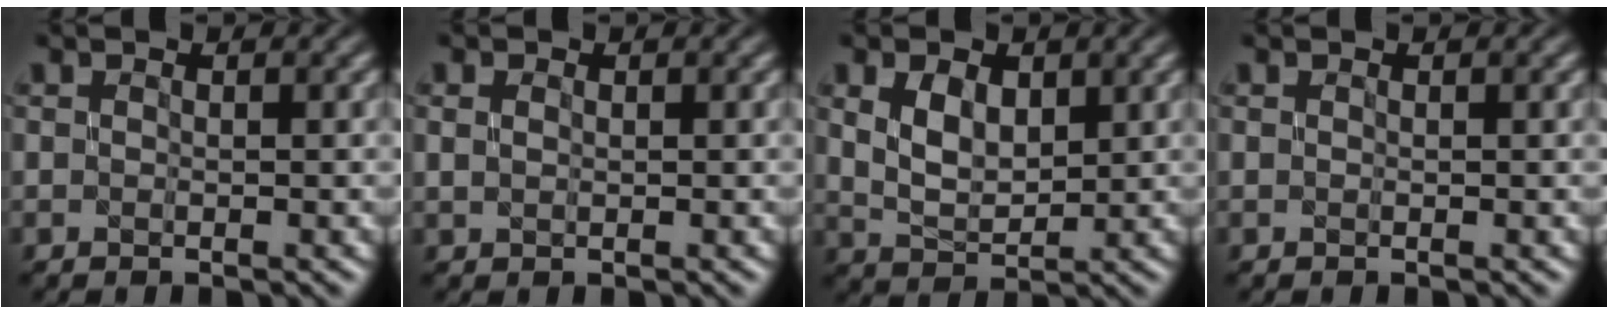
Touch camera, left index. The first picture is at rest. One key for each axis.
{"total": 0.9, "fx": 0.3, "fy": 0.7, "fz": 0.6, "tx": -0.014, "ty": -0.001, "tz": 0.008}
{"total": 3.6, "fx": 1.2, "fy": 2.2, "fz": 2.5, "tx": -0.059, "ty": -0.001, "tz": 0.030}
{"total": 0.0}